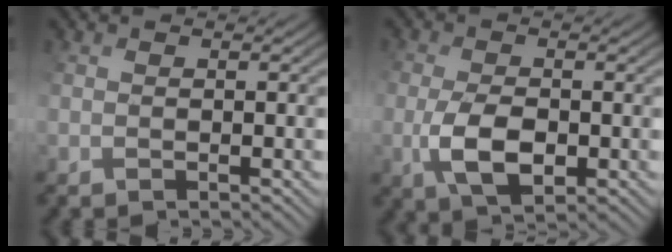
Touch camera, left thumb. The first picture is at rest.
{"total": 4.8, "force": [-0.7, 2.9, 3.8], "torque": [-0.091, 0.001, -0.007]}